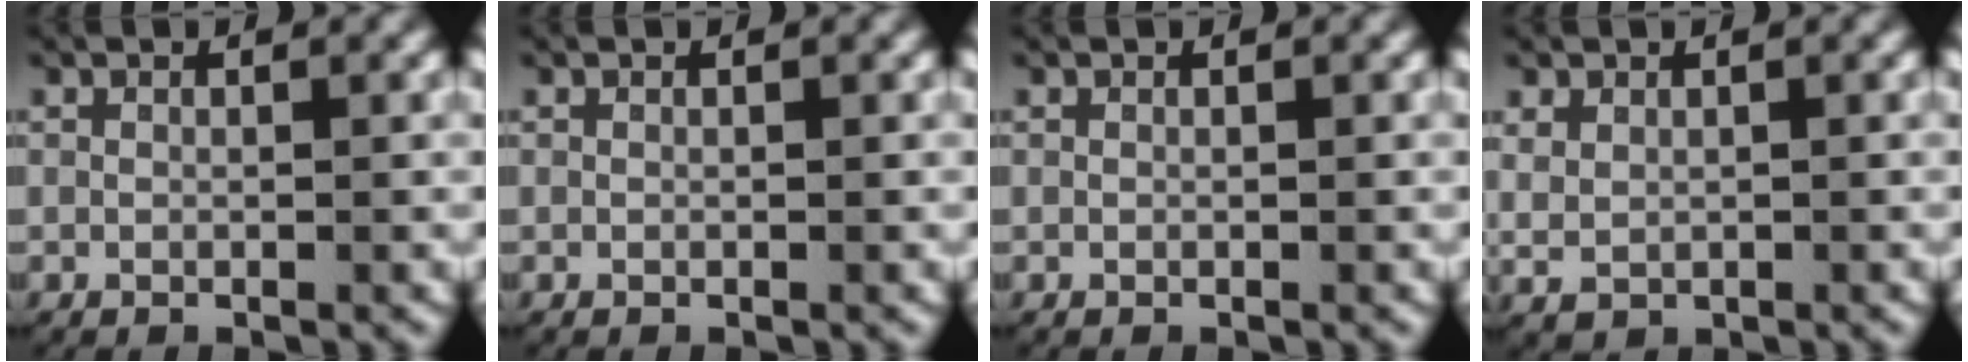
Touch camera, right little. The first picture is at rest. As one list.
[{"total": 0.0}, {"total": 0.0}, {"total": 3.3, "force": [0.6, 3.0, 1.4], "torque": [-0.046, -0.006, 0.017]}]